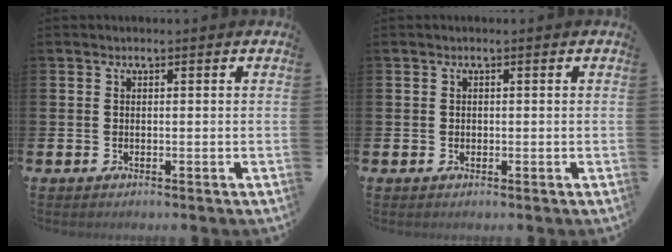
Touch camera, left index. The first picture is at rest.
{"total": 0.5, "force": [0.1, 0.5, 0.1], "torque": [0.003, 0.002, 0.001]}